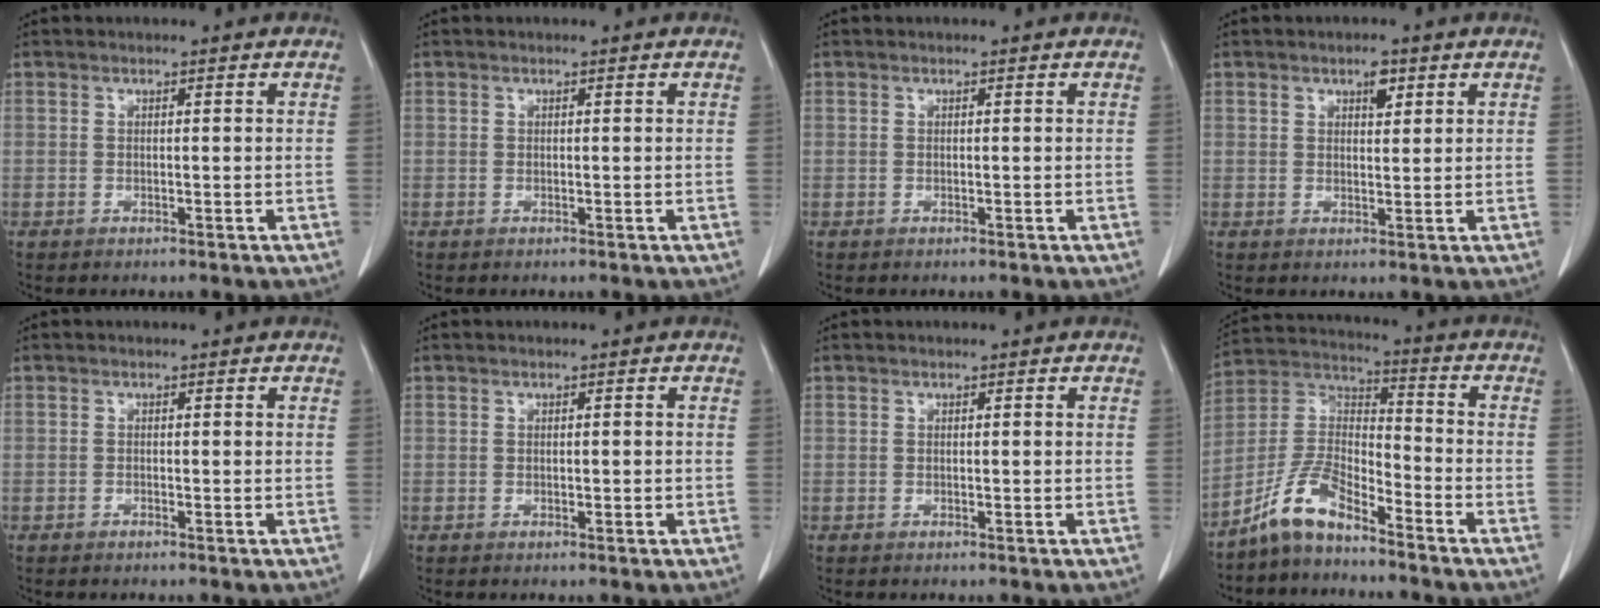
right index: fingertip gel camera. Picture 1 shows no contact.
{"total": 0.0}
{"total": 0.0}
{"total": 2.6, "force": [1.4, 1.1, 1.8], "torque": [-0.027, 0.001, 0.024]}
{"total": 0.0}
{"total": 0.6, "force": [-0.1, 0.3, 0.5], "torque": [-0.011, -0.001, 0.001]}
{"total": 0.0}
{"total": 8.9, "force": [-7.2, 2.6, 4.5], "torque": [-0.104, 0.021, -0.143]}